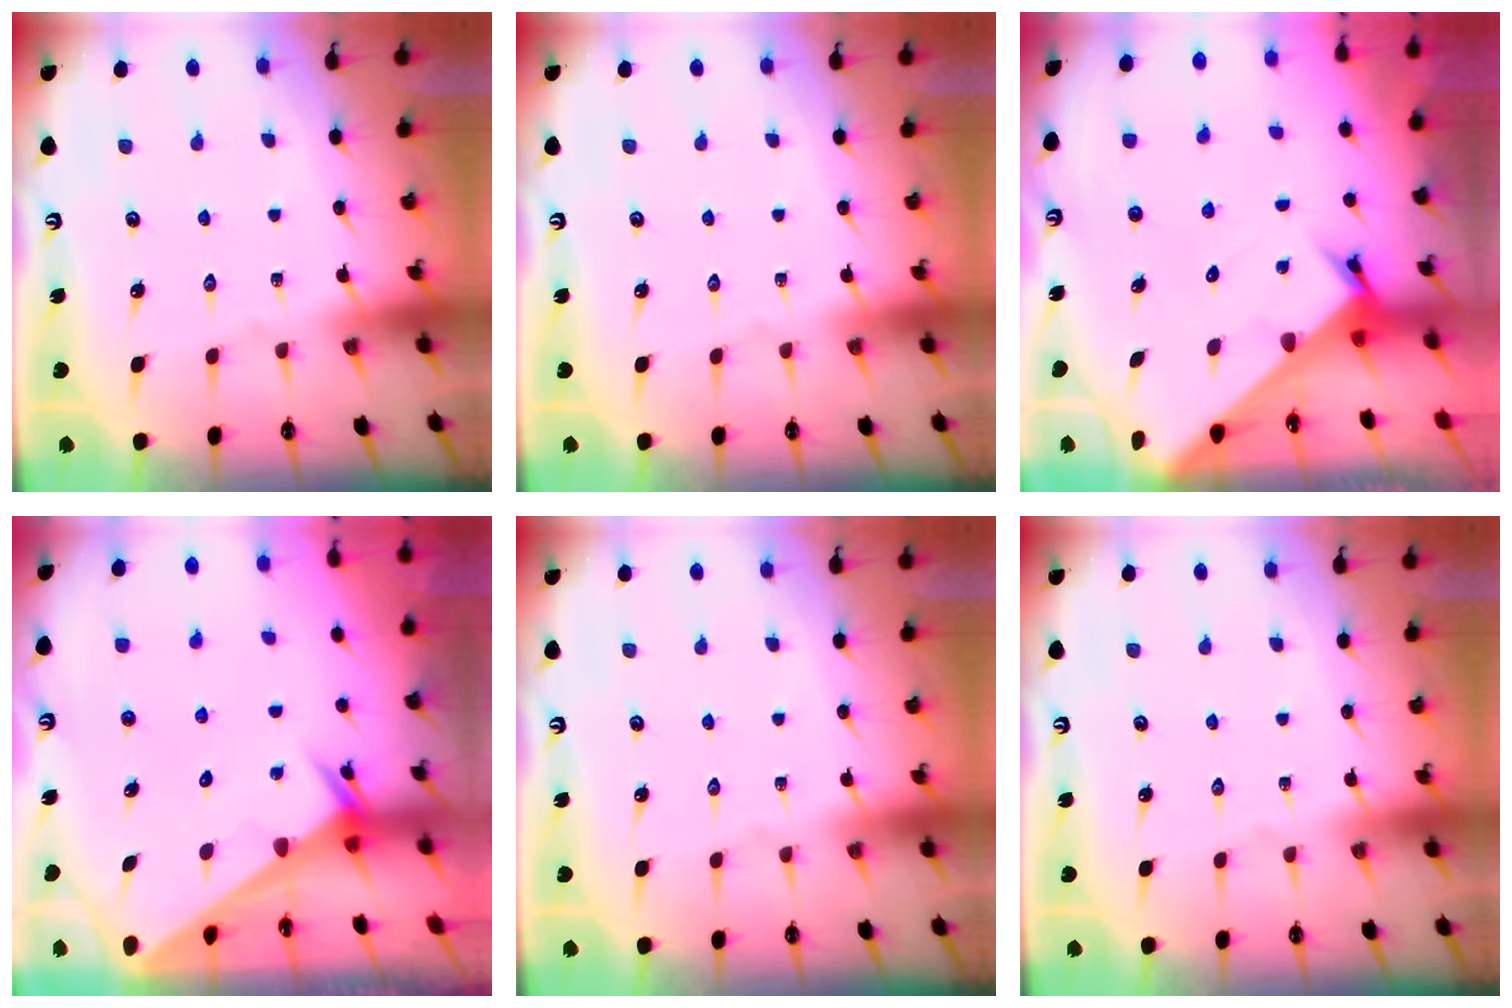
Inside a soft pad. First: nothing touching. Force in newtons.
{"total": 0.0}
{"total": 3.0, "press": 3.0, "slide": 0.1}
{"total": 2.6, "press": 2.6, "slide": 0.1}
{"total": 0.0}
{"total": 0.0}